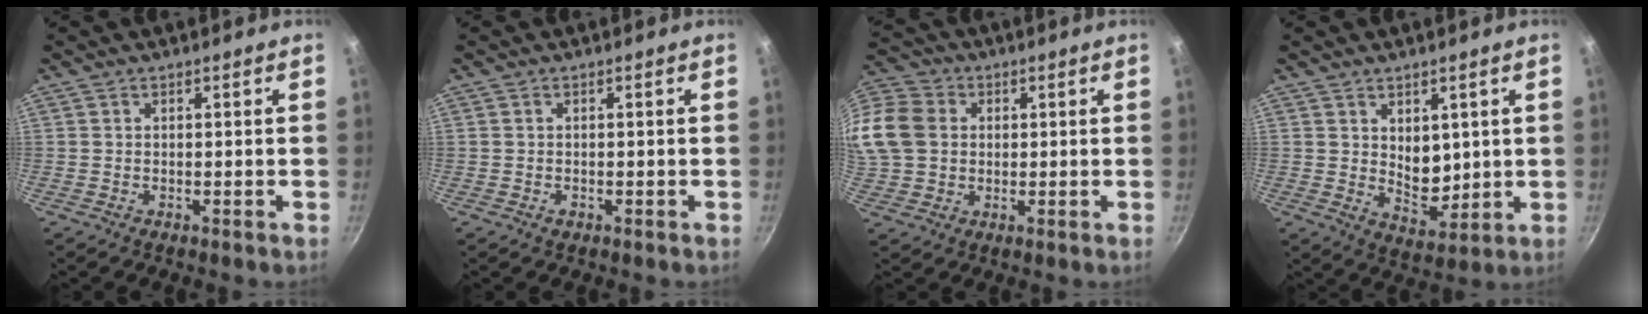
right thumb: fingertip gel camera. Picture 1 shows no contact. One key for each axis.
{"total": 0.8, "fx": -0.4, "fy": 0.6, "fz": 0.4, "tx": -0.005, "ty": 0.000, "tz": -0.006}
{"total": 23.7, "fx": 3.8, "fy": 19.9, "fz": 12.3, "tx": -0.319, "ty": 0.056, "tz": 0.068}
{"total": 7.0, "fx": 1.9, "fy": 4.8, "fz": 4.8, "tx": -0.050, "ty": -0.032, "tz": 0.040}